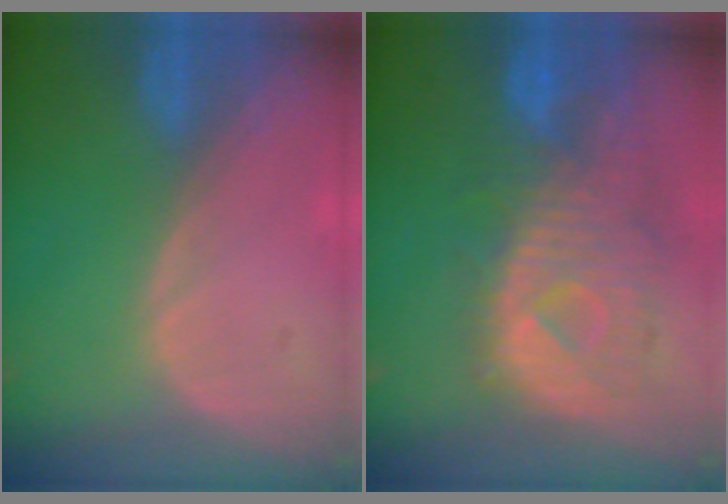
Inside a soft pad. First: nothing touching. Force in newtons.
{"total": 10.9, "press": 9.7, "slide": 5.0}